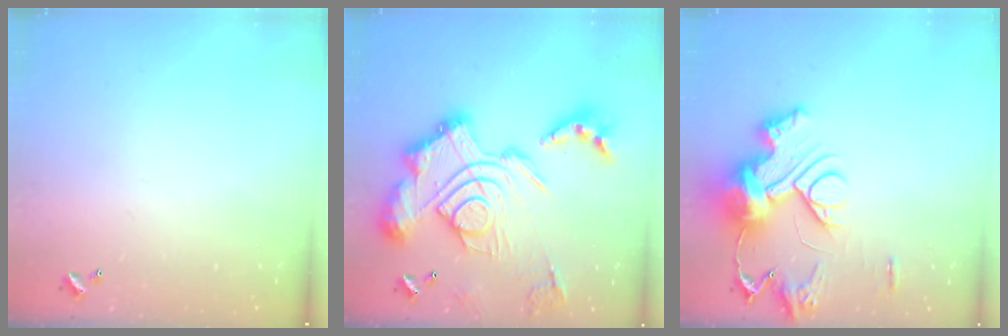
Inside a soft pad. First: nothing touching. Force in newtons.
{"total": 4.2, "press": 3.4, "slide": 2.5}
{"total": 18.2, "press": 18.1, "slide": 0.9}